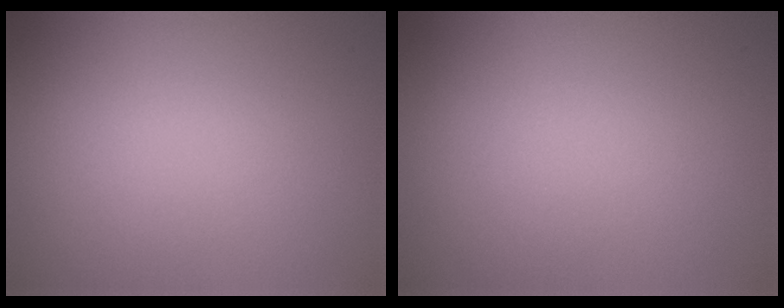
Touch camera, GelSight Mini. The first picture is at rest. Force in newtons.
{"total": 0.0}